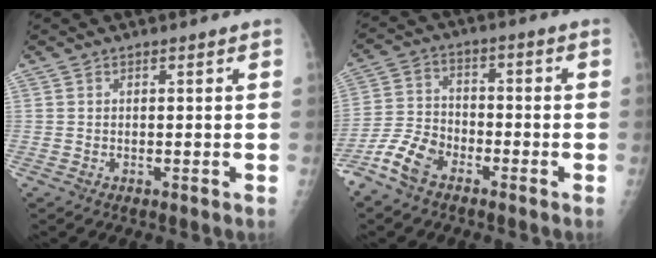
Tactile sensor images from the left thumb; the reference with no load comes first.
{"total": 9.2, "force": [-6.0, 5.2, 4.6], "torque": [-0.094, 0.026, -0.123]}